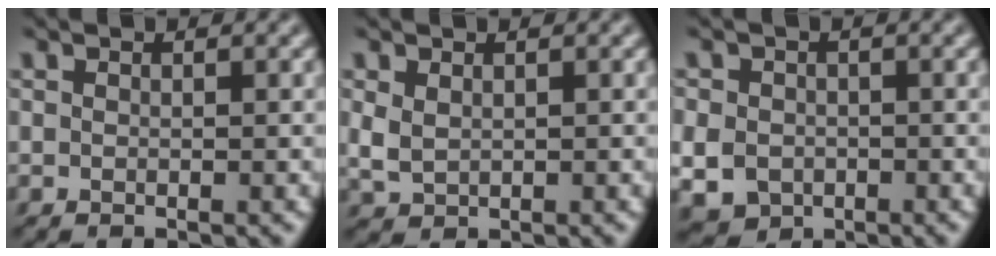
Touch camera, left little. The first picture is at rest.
{"total": 1.7, "force": [0.4, 1.2, 1.1], "torque": [-0.032, 0.000, 0.012]}
{"total": 4.7, "force": [-1.0, 4.2, 1.9], "torque": [-0.040, -0.006, -0.032]}